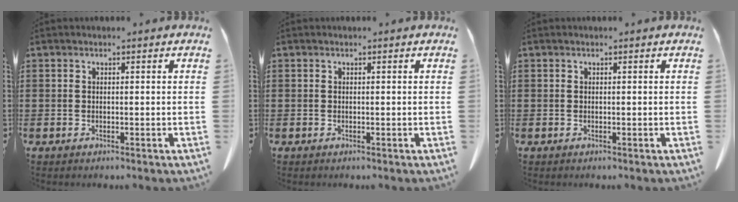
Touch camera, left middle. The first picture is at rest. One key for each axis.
{"total": 0.0}
{"total": 0.0}